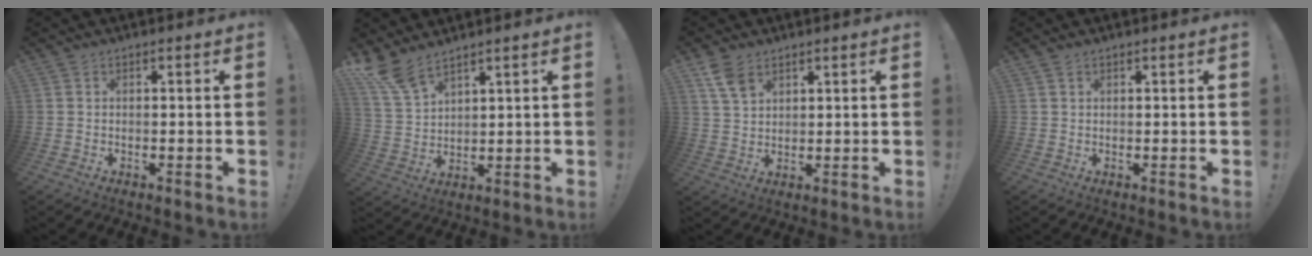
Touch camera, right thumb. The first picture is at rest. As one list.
[{"total": 8.6, "force": [7.0, 2.5, 4.2], "torque": [-0.091, -0.039, 0.138]}, {"total": 6.3, "force": [3.9, 3.6, 3.4], "torque": [-0.066, -0.014, 0.078]}, {"total": 0.7, "force": [0.5, 0.3, 0.2], "torque": [-0.002, -0.002, 0.010]}]